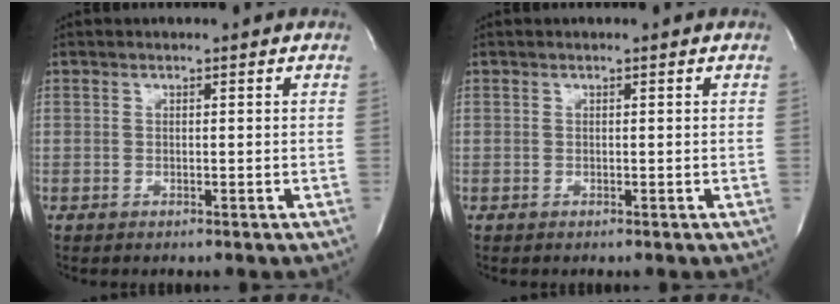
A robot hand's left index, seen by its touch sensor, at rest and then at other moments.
{"total": 0.0}